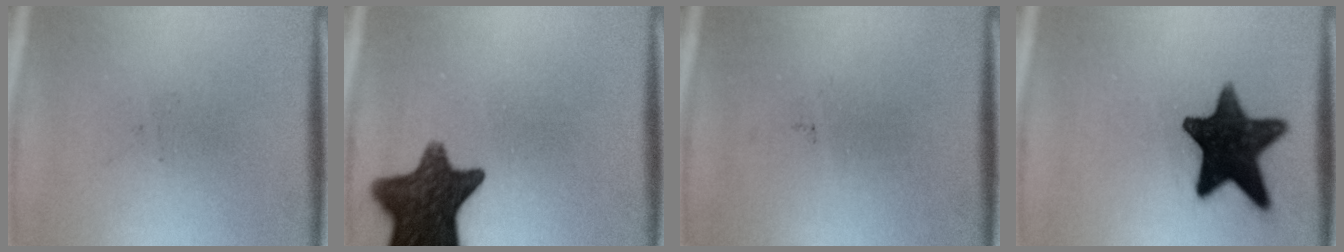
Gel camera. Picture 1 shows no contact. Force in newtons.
{"total": 13.1}
{"total": 0.0}
{"total": 14.8}